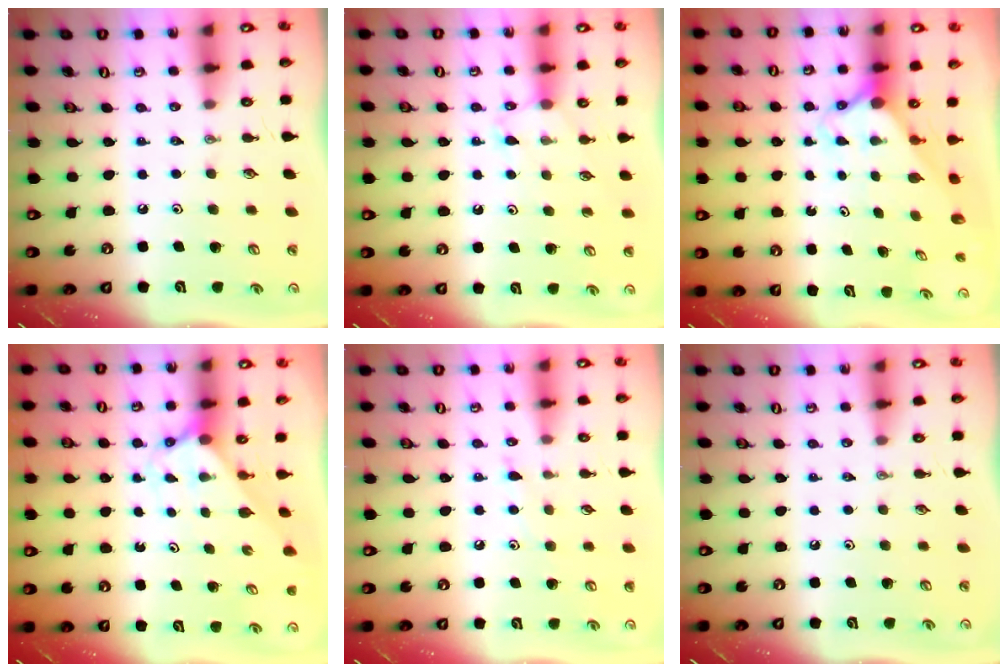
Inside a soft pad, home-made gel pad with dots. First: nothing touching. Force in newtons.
{"total": 6.0, "press": 5.9, "slide": 0.6}
{"total": 2.7, "press": 2.7, "slide": 0.2}
{"total": 2.5, "press": 2.5, "slide": 0.2}
{"total": 6.6, "press": 6.6, "slide": 0.6}
{"total": 0.0}